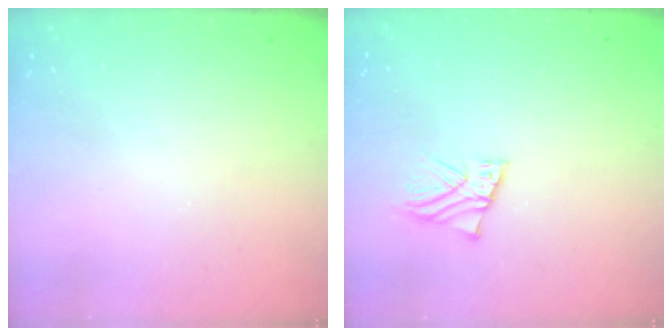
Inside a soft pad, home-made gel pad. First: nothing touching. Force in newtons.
{"total": 2.9, "press": 2.9, "slide": 0.2}